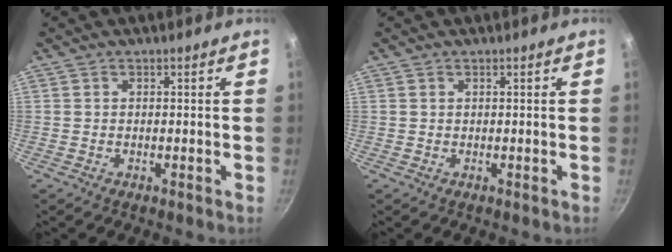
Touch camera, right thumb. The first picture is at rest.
{"total": 0.0}